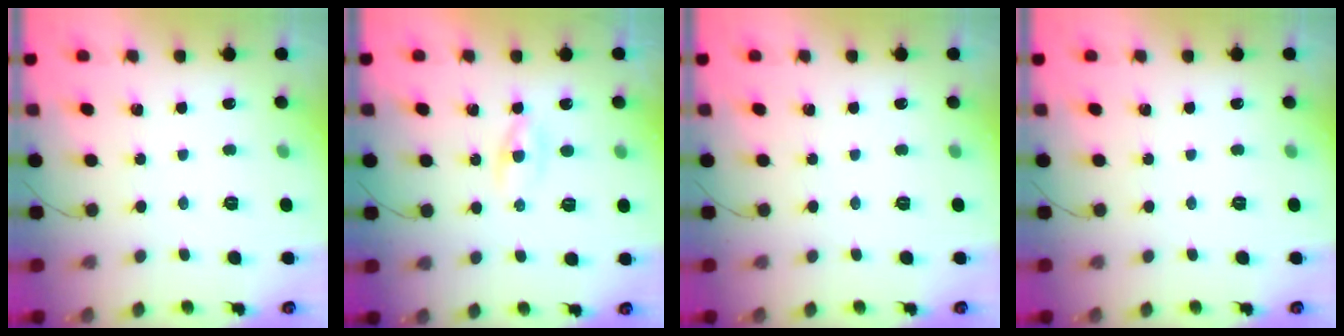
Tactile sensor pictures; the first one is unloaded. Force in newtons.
{"total": 1.5, "press": 1.3, "slide": 0.8}
{"total": 0.0}
{"total": 0.0}